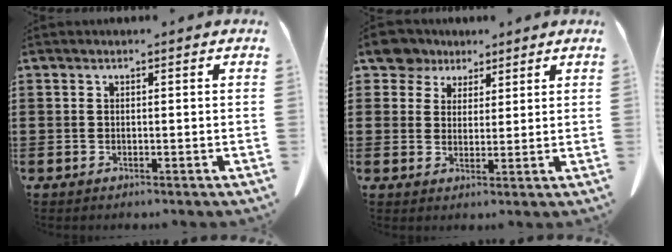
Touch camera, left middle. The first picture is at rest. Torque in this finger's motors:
{"motor_torque": [0.02, 0.15, 0.04, 0.00]}